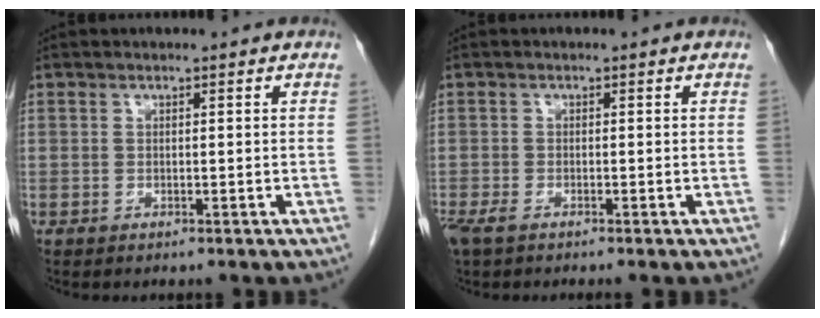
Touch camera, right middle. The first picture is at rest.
{"total": 2.8, "force": [-2.0, 0.8, 1.7], "torque": [-0.040, -0.007, -0.037]}